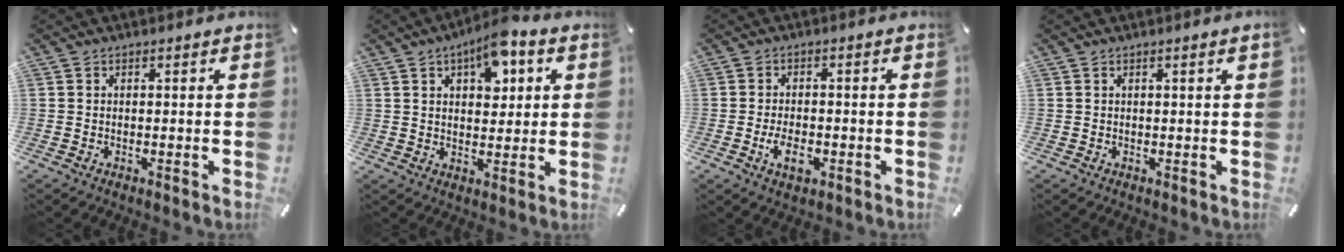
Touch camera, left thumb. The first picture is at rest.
{"total": 9.0, "force": [4.4, 5.0, 6.1], "torque": [-0.078, -0.015, 0.073]}
{"total": 5.0, "force": [-1.8, 3.1, 3.5], "torque": [-0.085, 0.000, -0.037]}
{"total": 0.9, "force": [0.3, -0.1, 0.8], "torque": [-0.013, -0.001, 0.005]}